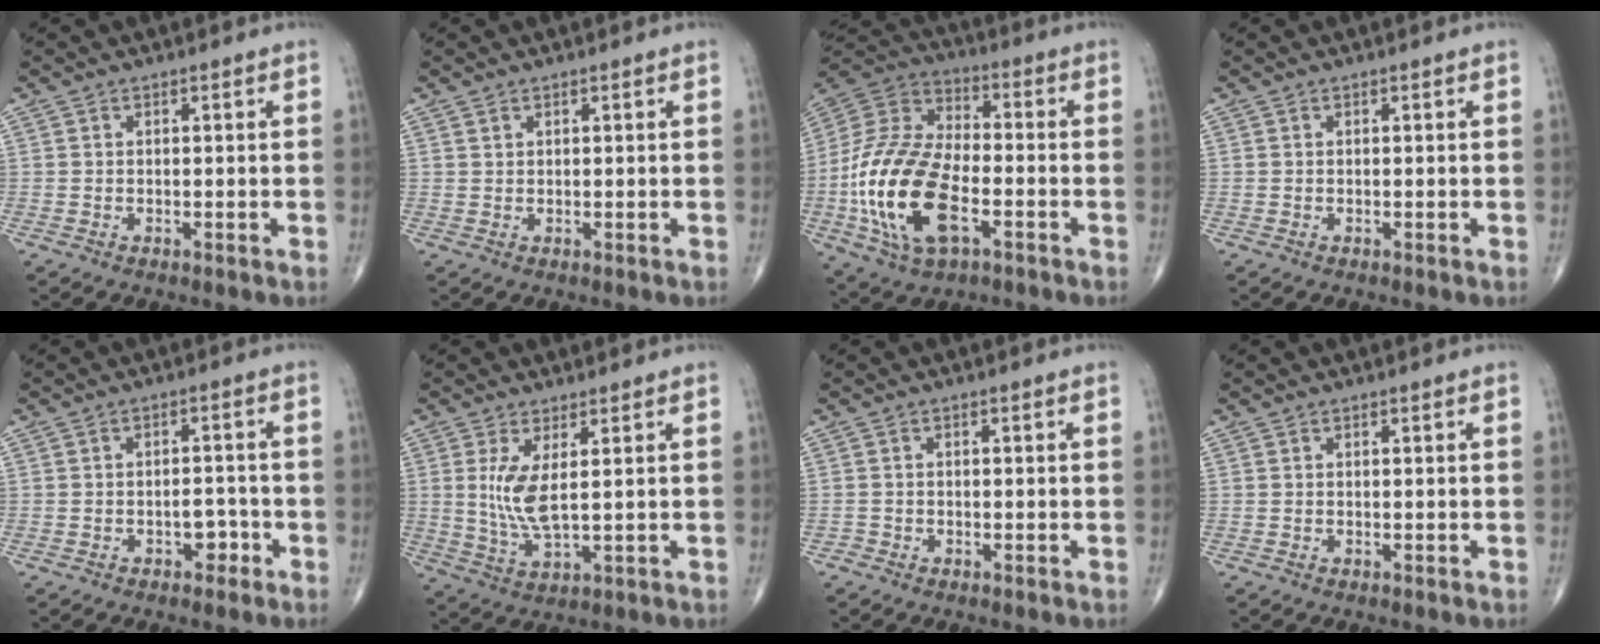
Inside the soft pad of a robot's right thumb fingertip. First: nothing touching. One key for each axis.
{"total": 0.6, "fx": 0.4, "fy": 0.3, "fz": 0.1, "tx": 0.001, "ty": -0.003, "tz": 0.007}
{"total": 22.3, "fx": -6.0, "fy": 11.6, "fz": 18.0, "tx": -0.370, "ty": 0.018, "tz": -0.109}
{"total": 0.0}
{"total": 3.5, "fx": -1.8, "fy": 2.2, "fz": 2.0, "tx": -0.009, "ty": 0.021, "tz": -0.026}
{"total": 6.7, "fx": 1.5, "fy": 2.0, "fz": 6.3, "tx": -0.138, "ty": -0.028, "tz": 0.037}
{"total": 0.8, "fx": -0.6, "fy": 0.6, "fz": -0.2, "tx": 0.009, "ty": 0.002, "tz": -0.017}
{"total": 0.0}